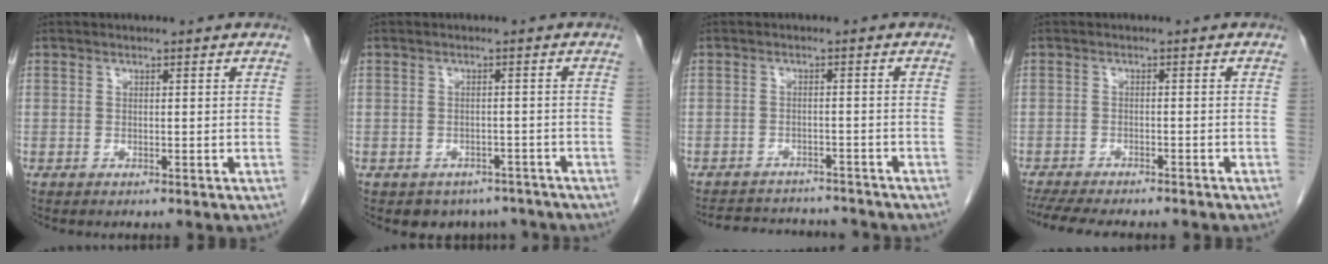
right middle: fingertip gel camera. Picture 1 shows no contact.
{"total": 5.5, "force": [-4.6, 3.1, 0.3], "torque": [0.009, 0.007, -0.053]}
{"total": 10.6, "force": [-10.0, 2.6, 2.4], "torque": [-0.044, 0.010, -0.127]}
{"total": 13.3, "force": [-11.5, 2.9, 6.1], "torque": [-0.110, -0.017, -0.155]}